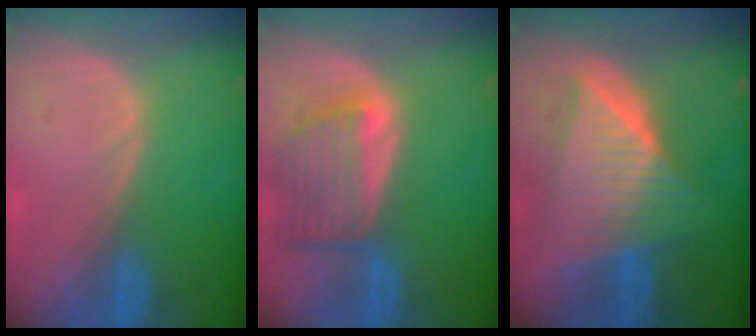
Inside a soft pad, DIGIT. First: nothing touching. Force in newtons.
{"total": 7.2, "press": 6.7, "slide": 2.8}
{"total": 10.0, "press": 10.0, "slide": 0.7}